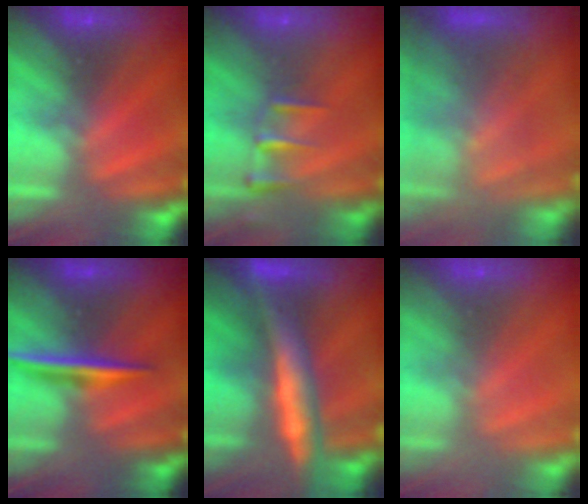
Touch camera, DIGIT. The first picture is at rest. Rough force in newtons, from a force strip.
{"total": 2.4}
{"total": 4.3}
{"total": 1.9}
{"total": 8.5}
{"total": 7.7}